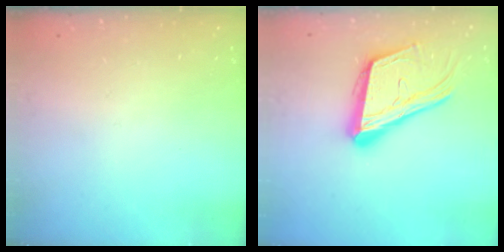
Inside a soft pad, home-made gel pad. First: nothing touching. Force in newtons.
{"total": 19.3, "press": 18.8, "slide": 4.6}